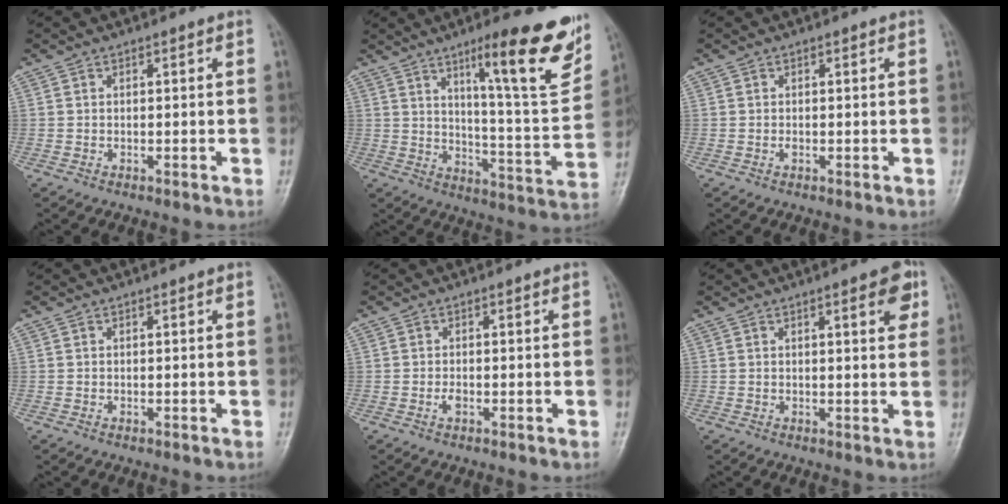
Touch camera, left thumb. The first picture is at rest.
{"total": 20.0, "force": [11.5, 3.3, 16.0], "torque": [-0.183, -0.062, 0.172]}
{"total": 0.5, "force": [0.0, 0.4, 0.4], "torque": [-0.006, 0.000, -0.002]}
{"total": 0.0}
{"total": 1.3, "force": [-0.4, 0.7, 1.0], "torque": [-0.017, -0.001, -0.009]}
{"total": 5.1, "force": [2.3, 1.5, 4.2], "torque": [-0.041, -0.007, 0.024]}